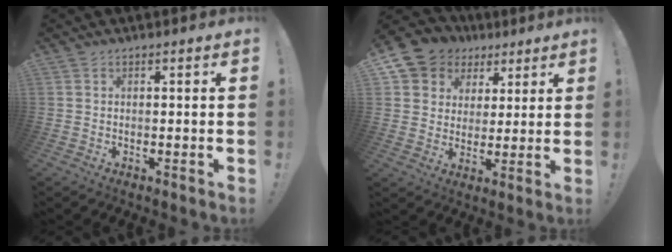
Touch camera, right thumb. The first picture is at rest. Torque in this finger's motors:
{"motor_torque": [-0.48, 0.85, 0.20, -0.10, 0.10]}